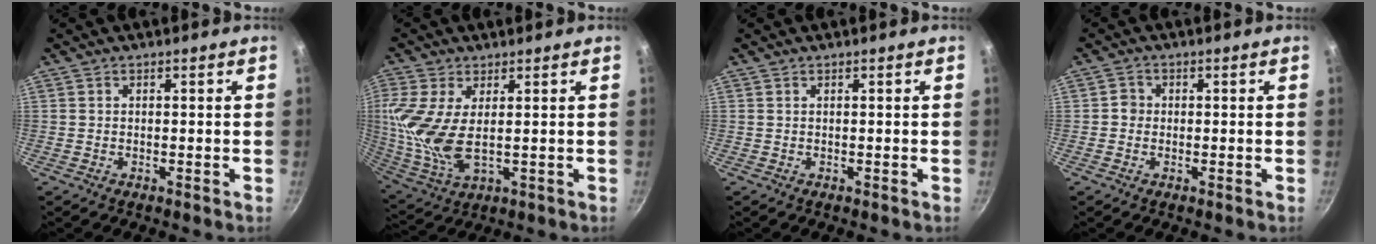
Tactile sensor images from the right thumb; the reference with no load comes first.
{"total": 12.7, "force": [2.1, 6.1, 11.0], "torque": [-0.237, -0.011, 0.048]}
{"total": 0.0}
{"total": 1.9, "force": [-0.2, 1.8, 0.6], "torque": [0.001, 0.008, -0.007]}